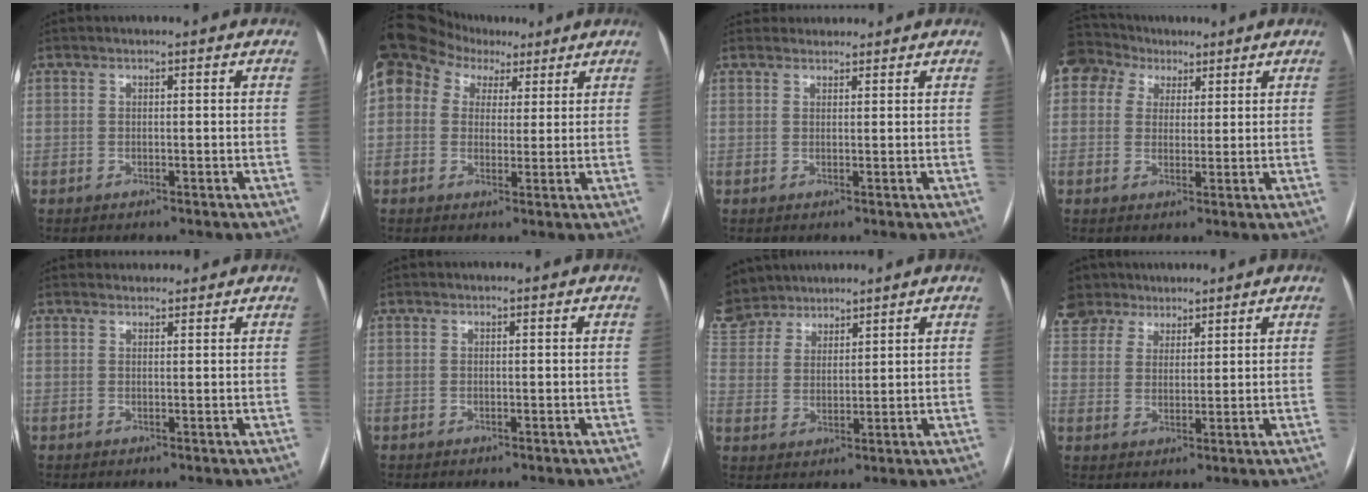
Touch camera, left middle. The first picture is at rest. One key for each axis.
{"total": 19.6, "fx": 9.3, "fy": 15.0, "fz": 8.5, "tx": -0.242, "ty": 0.108, "tz": 0.176}
{"total": 2.4, "fx": 2.2, "fy": 0.8, "fz": -0.3, "tx": 0.008, "ty": 0.022, "tz": 0.035}
{"total": 9.0, "fx": 5.1, "fy": 7.0, "fz": 2.7, "tx": -0.068, "ty": 0.049, "tz": 0.094}
{"total": 2.3, "fx": 2.2, "fy": 0.6, "fz": -0.1, "tx": -0.001, "ty": 0.022, "tz": 0.035}
{"total": 0.0}
{"total": 12.6, "fx": 10.9, "fy": 5.5, "fz": 3.0, "tx": -0.084, "ty": 0.034, "tz": 0.219}
{"total": 10.1, "fx": 7.7, "fy": 6.0, "fz": 2.4, "tx": -0.063, "ty": 0.035, "tz": 0.149}